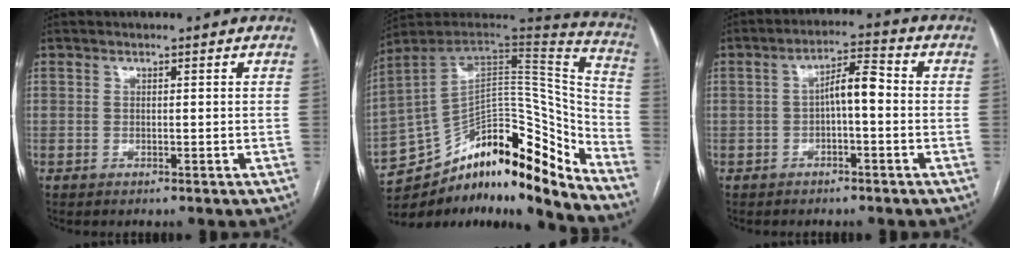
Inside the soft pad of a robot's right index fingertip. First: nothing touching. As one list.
[{"total": 21.3, "force": [-16.9, 6.2, 11.3], "torque": [-0.135, 0.071, -0.266]}, {"total": 5.2, "force": [-0.5, 1.3, 5.0], "torque": [-0.084, 0.024, -0.009]}]